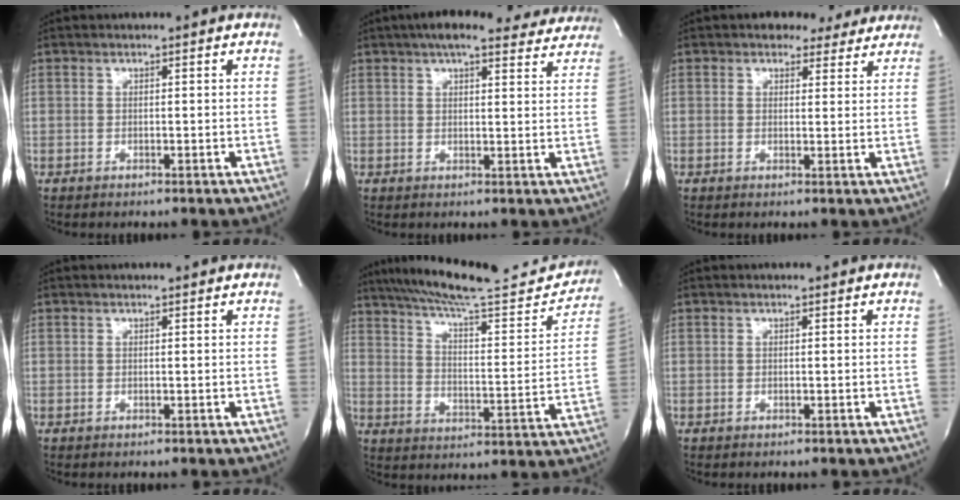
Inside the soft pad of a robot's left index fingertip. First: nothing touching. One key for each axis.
{"total": 15.2, "fx": 13.2, "fy": 3.8, "fz": 6.4, "tx": -0.082, "ty": 0.036, "tz": 0.163}
{"total": 5.2, "fx": 4.3, "fy": 2.7, "fz": 1.0, "tx": -0.007, "ty": 0.007, "tz": 0.045}
{"total": 1.4, "fx": 1.4, "fy": 0.2, "fz": 0.3, "tx": -0.011, "ty": 0.008, "tz": 0.016}
{"total": 24.3, "fx": 21.8, "fy": 3.1, "fz": 10.2, "tx": -0.162, "ty": -0.031, "tz": 0.297}
{"total": 0.7, "fx": 0.7, "fy": 0.1, "fz": 0.1, "tx": -0.008, "ty": 0.007, "tz": 0.010}